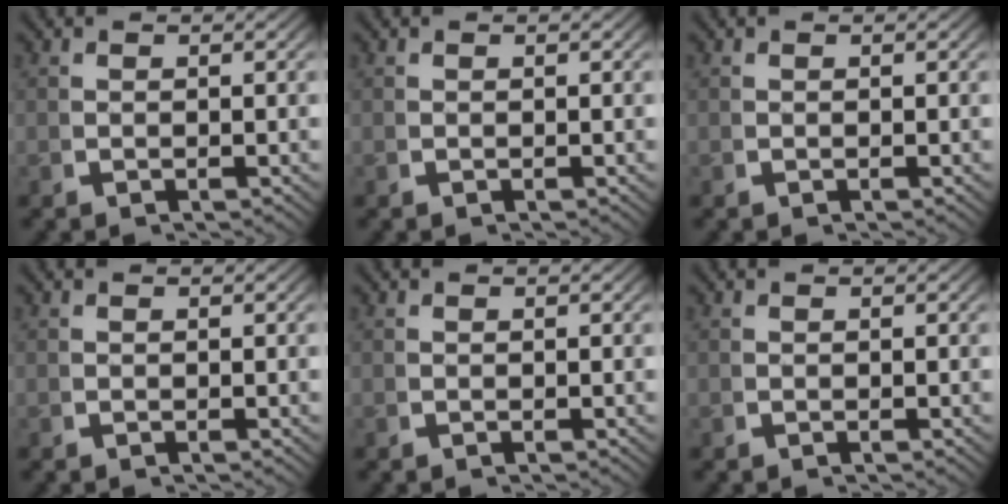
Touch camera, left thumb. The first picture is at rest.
{"total": 0.0}
{"total": 0.0}
{"total": 0.0}
{"total": 0.0}
{"total": 0.0}